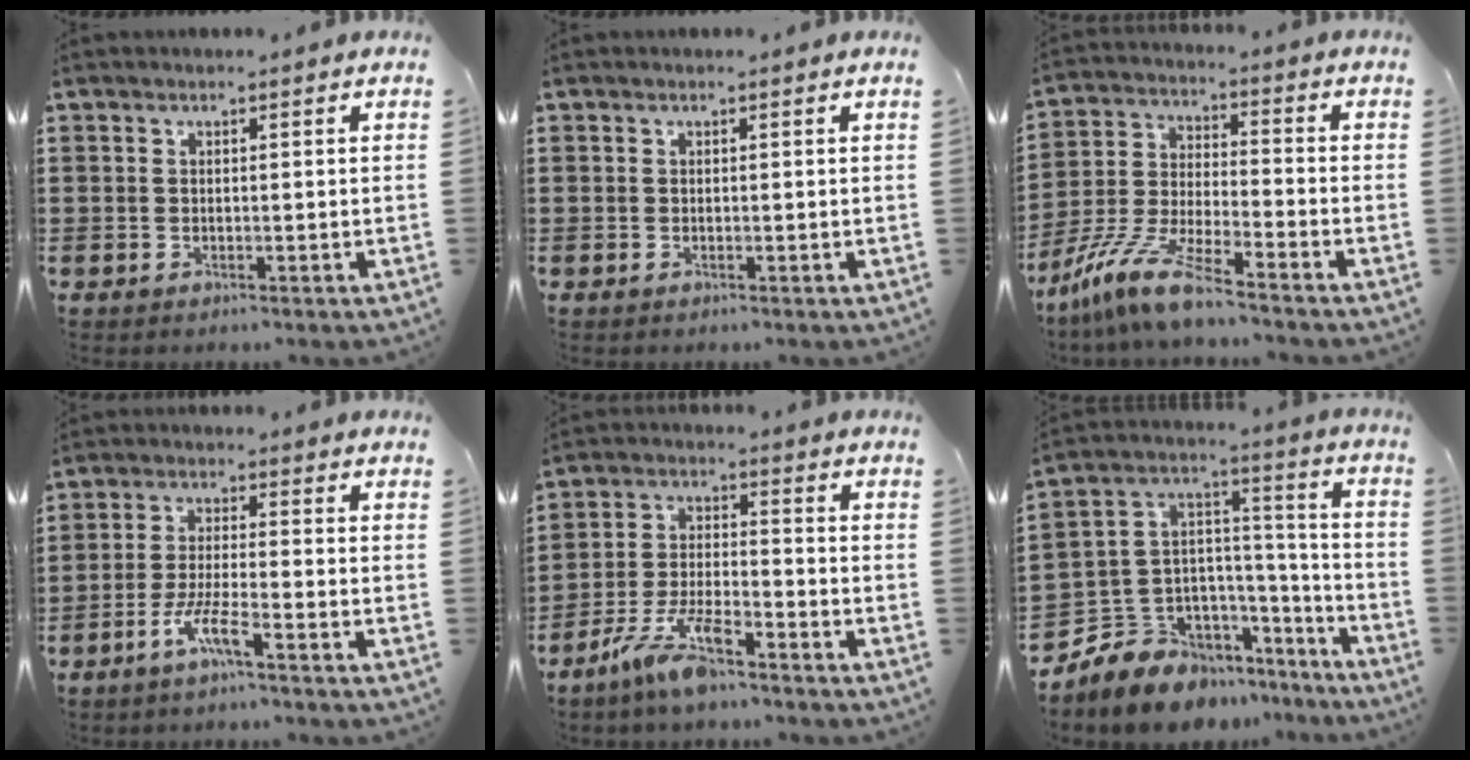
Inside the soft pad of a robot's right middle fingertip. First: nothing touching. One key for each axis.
{"total": 0.0}
{"total": 9.6, "fx": -8.2, "fy": 0.3, "fz": 5.0, "tx": -0.121, "ty": -0.002, "tz": -0.170}
{"total": 5.4, "fx": -3.5, "fy": 0.6, "fz": 4.0, "tx": -0.086, "ty": -0.004, "tz": -0.068}
{"total": 7.7, "fx": -5.9, "fy": 1.4, "fz": 4.8, "tx": -0.109, "ty": -0.004, "tz": -0.116}
{"total": 8.4, "fx": -6.6, "fy": 5.1, "fz": 0.0, "tx": -0.035, "ty": -0.009, "tz": -0.129}